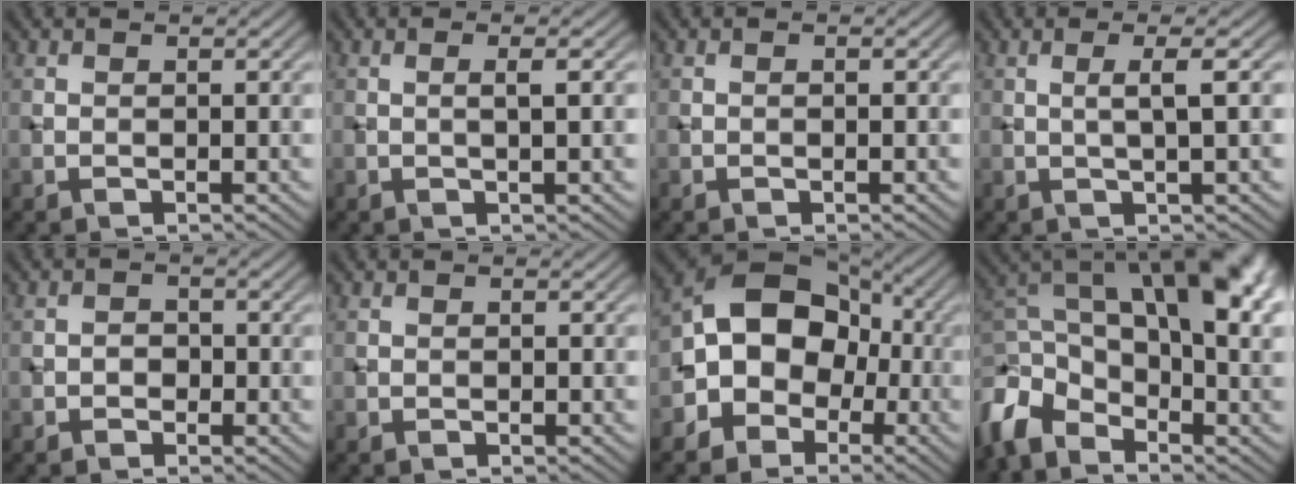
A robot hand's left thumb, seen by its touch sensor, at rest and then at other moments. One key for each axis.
{"total": 2.2, "fx": 0.2, "fy": 0.2, "fz": 2.2, "tx": -0.035, "ty": 0.004, "tz": -0.001}
{"total": 0.5, "fx": -0.1, "fy": 0.1, "fz": 0.5, "tx": -0.007, "ty": 0.000, "tz": -0.003}
{"total": 3.2, "fx": 0.5, "fy": 0.3, "fz": 3.2, "tx": -0.053, "ty": 0.011, "tz": 0.004}
{"total": 1.4, "fx": -0.7, "fy": 1.0, "fz": 0.6, "tx": -0.007, "ty": 0.002, "tz": -0.015}
{"total": 0.0}
{"total": 10.7, "fx": -1.9, "fy": 8.3, "fz": 6.5, "tx": -0.091, "ty": 0.009, "tz": -0.064}
{"total": 15.0, "fx": -0.3, "fy": 8.5, "fz": 12.3, "tx": -0.249, "ty": 0.005, "tz": 0.006}